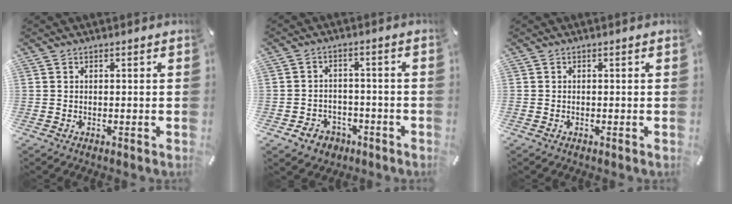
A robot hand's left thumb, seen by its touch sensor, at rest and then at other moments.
{"total": 5.2, "force": [-2.6, 4.3, 1.2], "torque": [-0.010, 0.017, -0.047]}
{"total": 0.0}